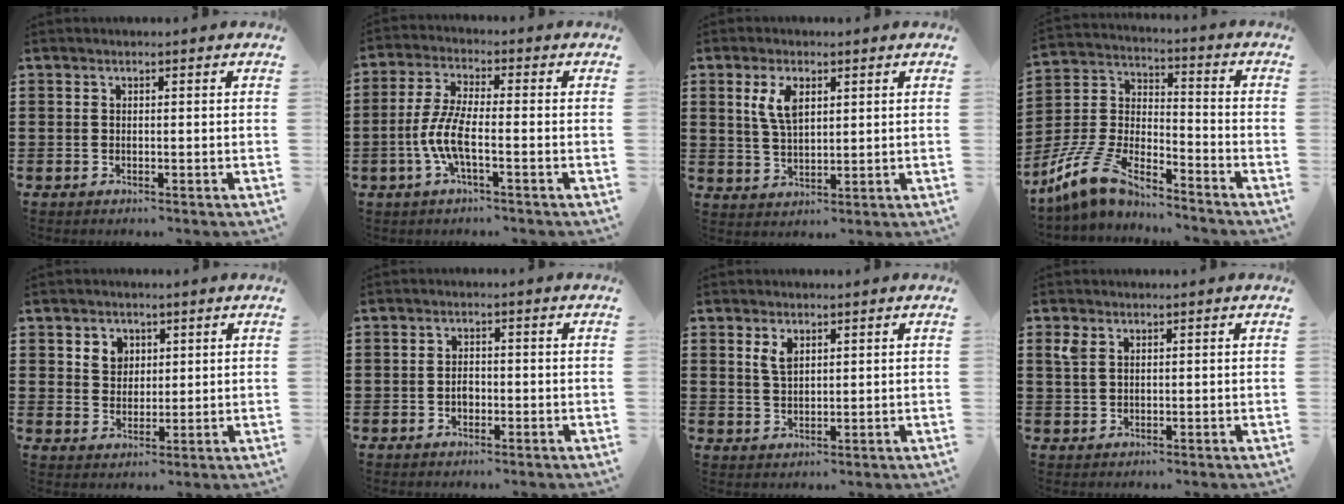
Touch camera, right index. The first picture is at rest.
{"total": 6.6, "force": [-2.2, 1.8, 5.9], "torque": [-0.144, -0.013, -0.051]}
{"total": 5.1, "force": [2.0, 2.3, 4.0], "torque": [-0.087, 0.008, 0.034]}
{"total": 9.9, "force": [-8.2, 3.1, 4.7], "torque": [-0.122, 0.009, -0.167]}
{"total": 3.5, "force": [1.8, 3.0, 0.5], "torque": [-0.024, 0.013, 0.032]}
{"total": 1.8, "force": [-0.5, 1.2, 1.3], "torque": [-0.026, 0.005, -0.011]}
{"total": 2.8, "force": [1.5, 1.5, 1.8], "torque": [-0.041, 0.005, 0.028]}
{"total": 2.6, "force": [1.4, 1.5, 1.5], "torque": [-0.036, 0.006, 0.026]}